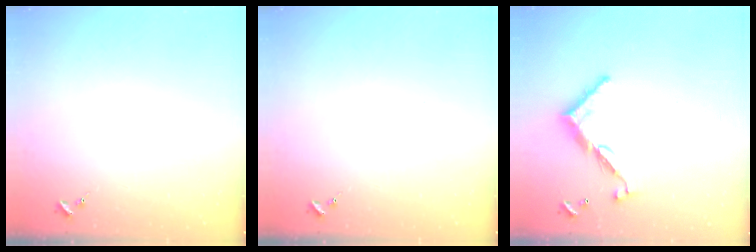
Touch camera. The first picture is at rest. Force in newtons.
{"total": 0.0}
{"total": 9.7, "press": 9.7, "slide": 0.4}